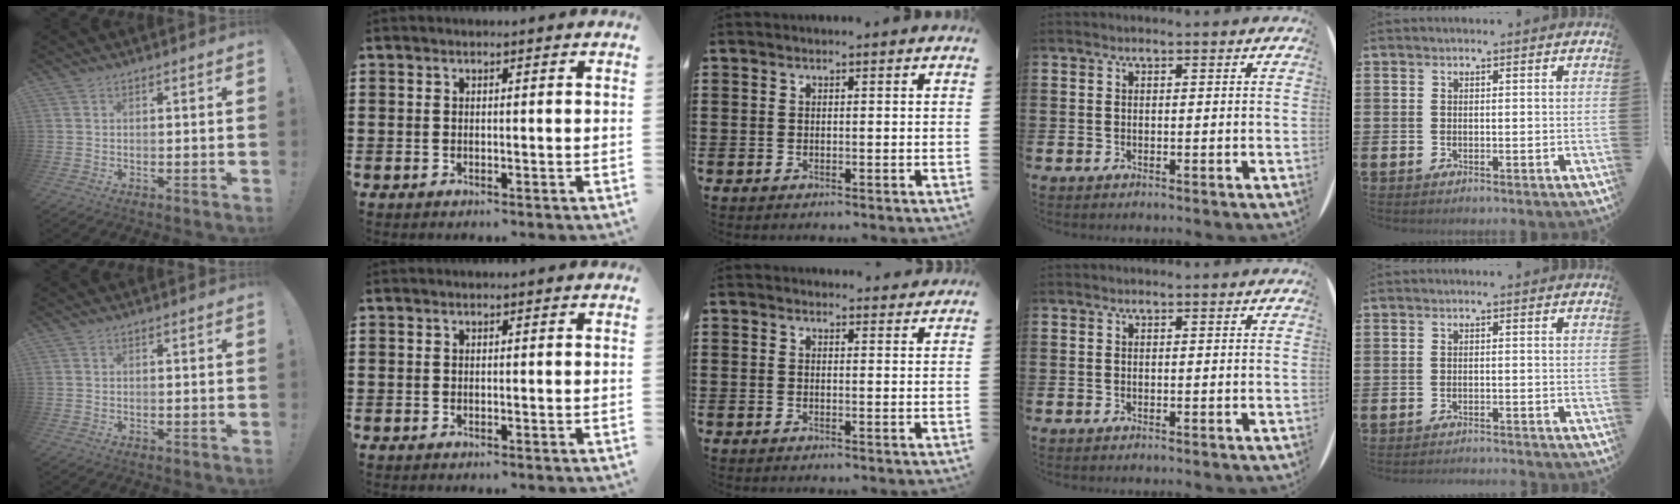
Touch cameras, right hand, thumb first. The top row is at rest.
{"middle": {"total": 1.3, "force": [1.3, 0.3, 0.0], "torque": [0.004, -0.003, 0.025]}, "little": {"total": 1.1, "force": [-1.1, -0.1, -0.1], "torque": [-0.001, 0.002, -0.023]}}